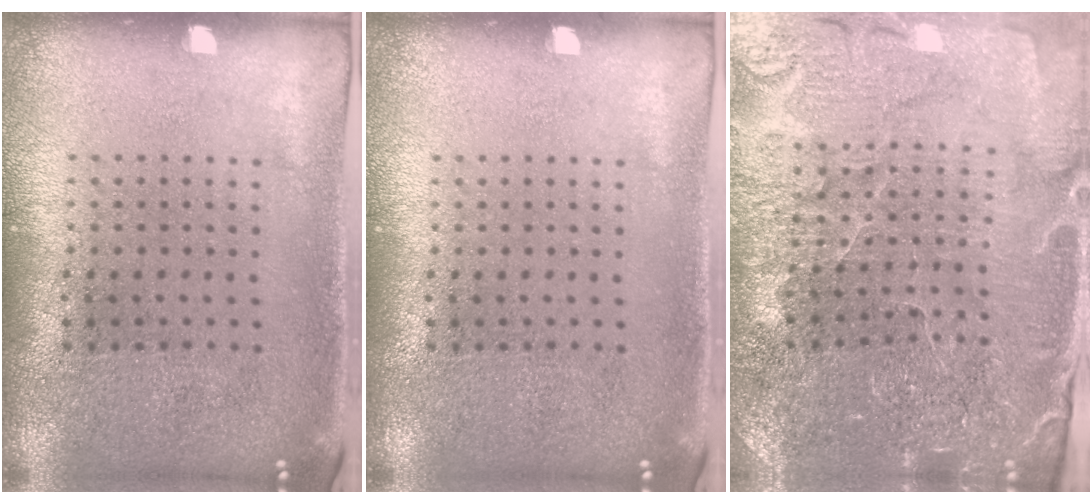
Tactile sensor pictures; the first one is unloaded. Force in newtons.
{"total": 0.0}
{"total": 3.2, "press": 3.2, "slide": 0.1}